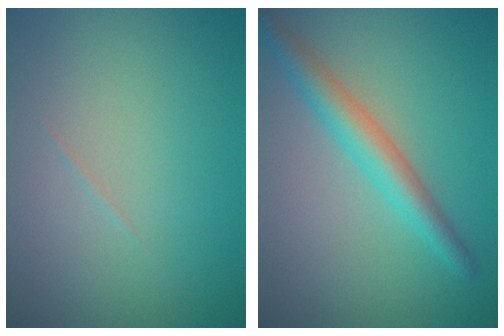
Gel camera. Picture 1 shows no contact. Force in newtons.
{"total": 3.4, "press": 3.4, "slide": 0.1}